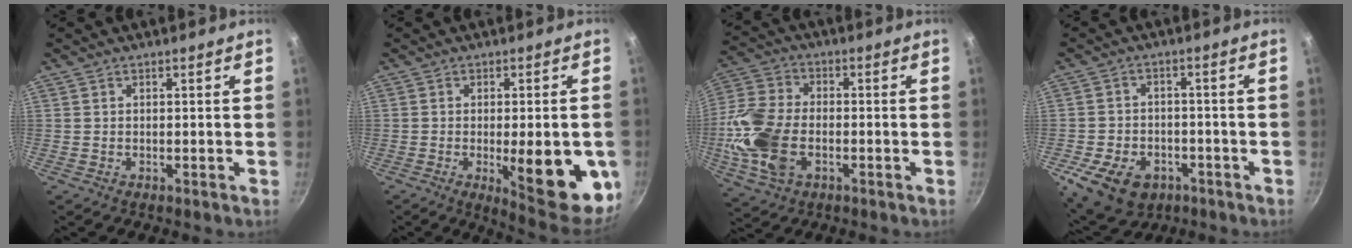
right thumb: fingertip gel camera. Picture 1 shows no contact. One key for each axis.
{"total": 16.9, "fx": -3.8, "fy": 5.5, "fz": 15.6, "tx": -0.168, "ty": -0.007, "tz": -0.040}
{"total": 14.9, "fx": -3.2, "fy": 9.5, "fz": 11.1, "tx": -0.224, "ty": 0.020, "tz": -0.069}
{"total": 13.2, "fx": -5.6, "fy": 9.4, "fz": 7.5, "tx": -0.120, "ty": 0.020, "tz": -0.080}